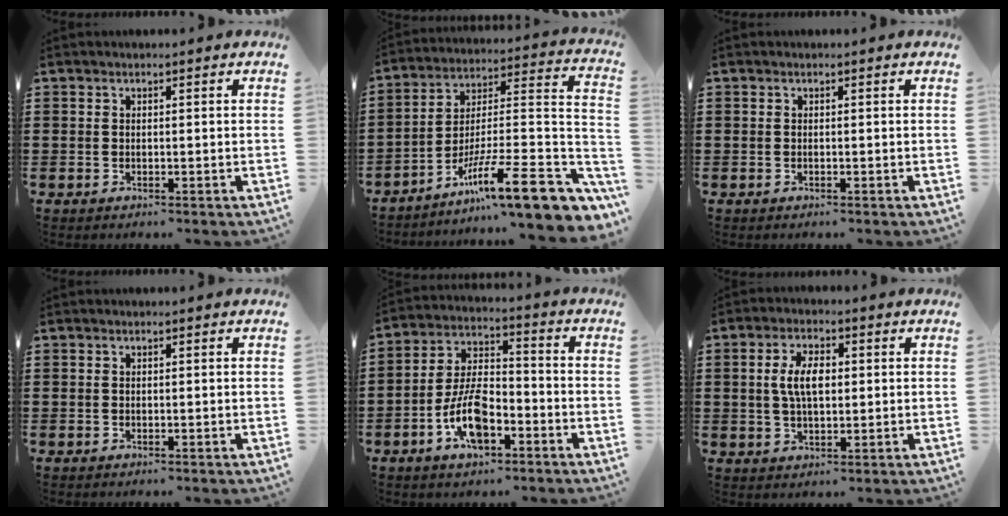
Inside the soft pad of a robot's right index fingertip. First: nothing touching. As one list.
[{"total": 14.7, "force": [-9.1, 2.6, 11.2], "torque": [-0.167, 0.014, -0.158]}, {"total": 0.0}, {"total": 0.0}, {"total": 9.2, "force": [-4.0, 4.4, 7.0], "torque": [-0.154, 0.005, -0.077]}, {"total": 5.8, "force": [0.6, 2.8, 5.0], "torque": [-0.110, 0.009, 0.006]}]